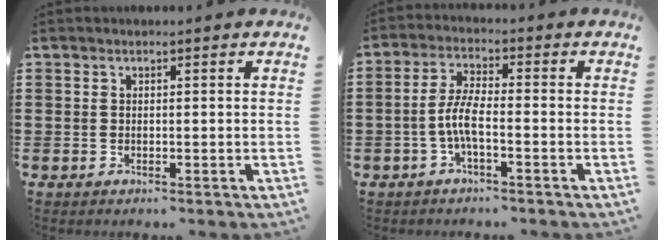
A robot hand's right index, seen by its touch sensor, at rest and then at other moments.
{"total": 5.2, "force": [-1.8, 1.3, 4.7], "torque": [-0.118, -0.009, -0.043]}